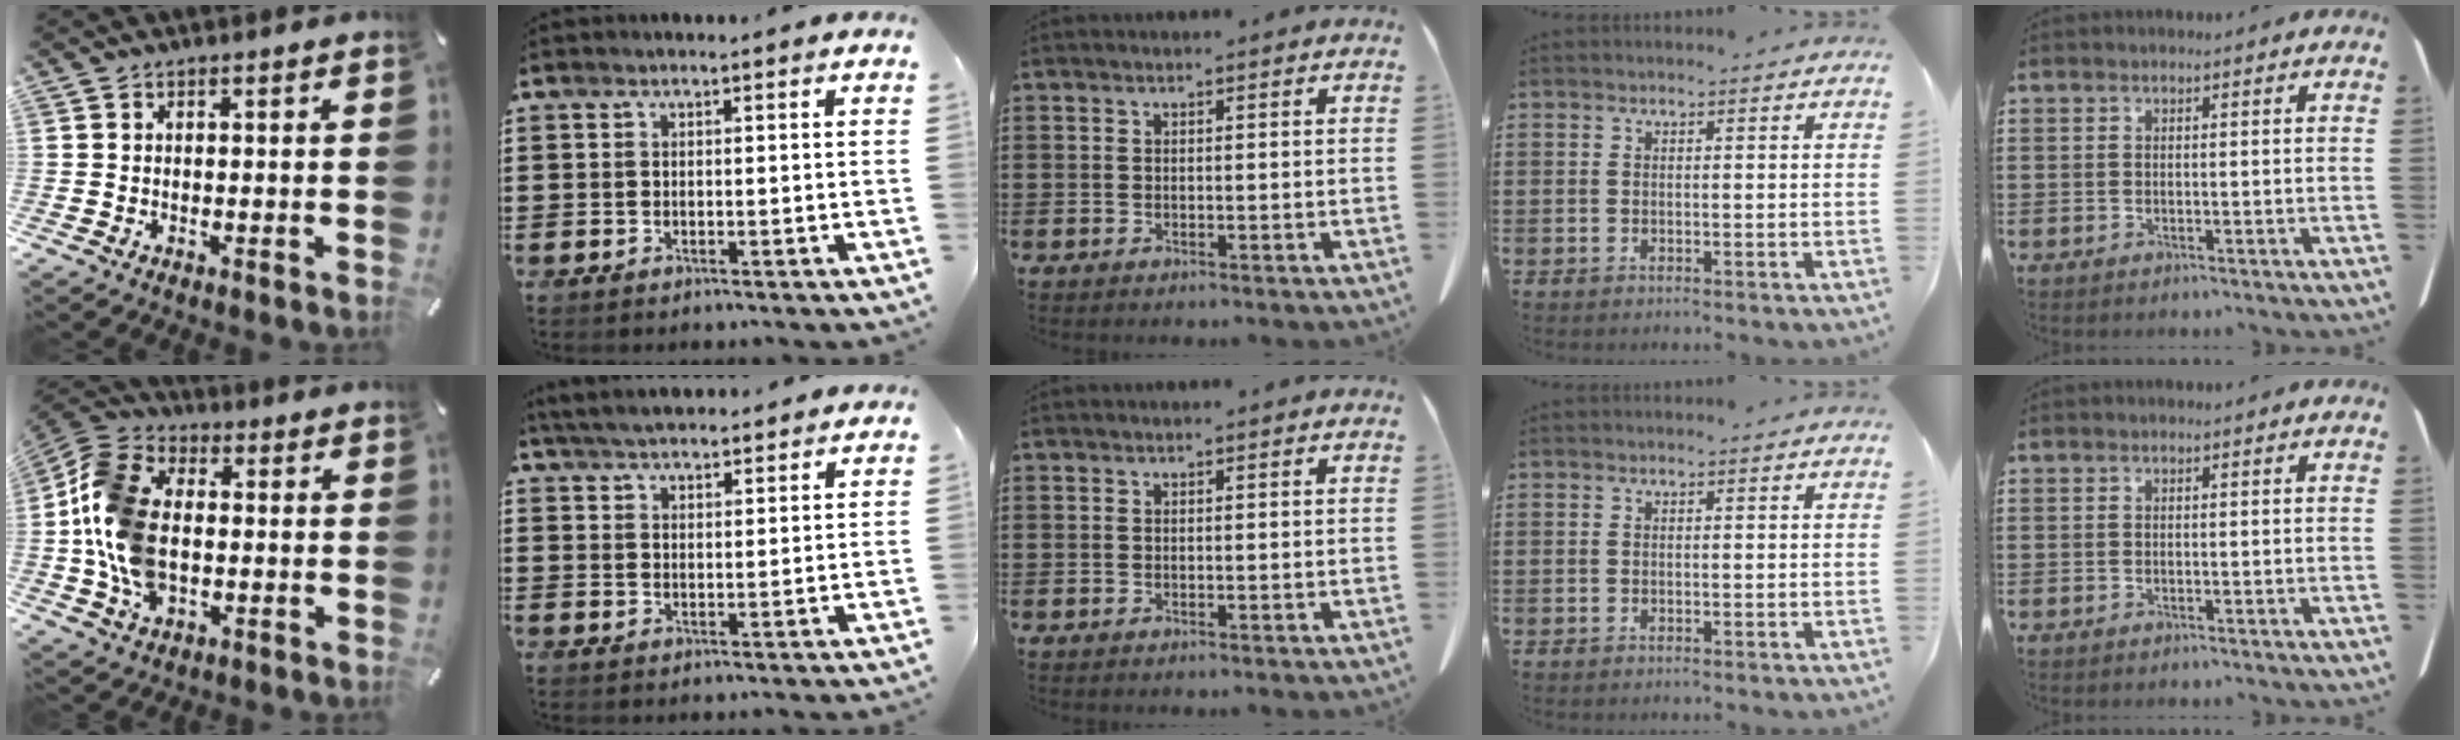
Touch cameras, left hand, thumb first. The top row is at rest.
{"thumb": {"total": 15.7, "force": [-2.0, 10.8, 11.2], "torque": [-0.265, 0.008, -0.039]}, "index": {"total": 4.3, "force": [4.3, 0.3, 0.8], "torque": [-0.029, -0.011, 0.079]}}